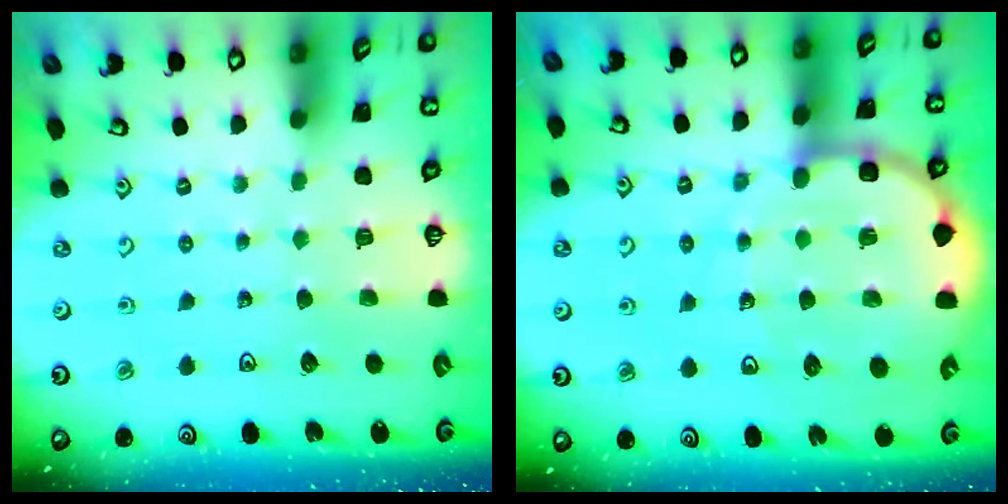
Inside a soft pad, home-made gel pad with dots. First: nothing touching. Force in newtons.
{"total": 11.8, "press": 11.6, "slide": 2.1}